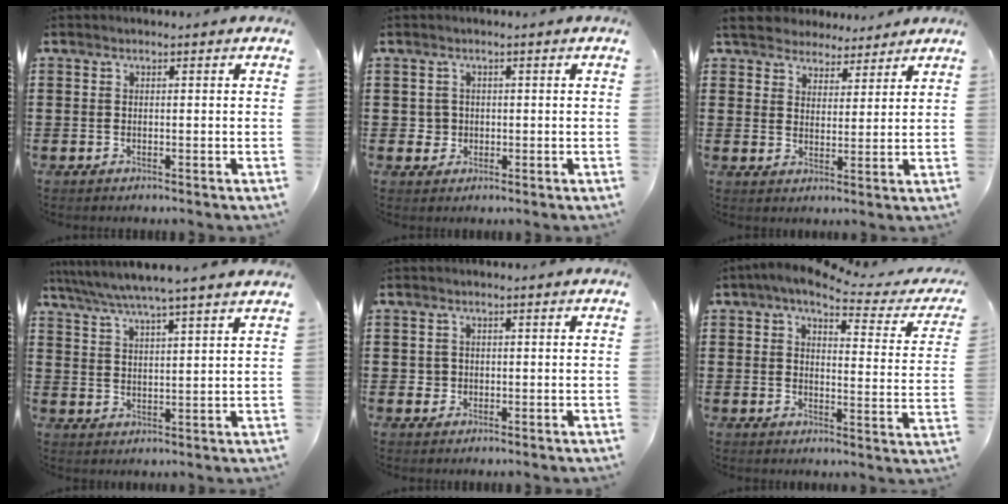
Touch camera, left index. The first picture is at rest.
{"total": 1.9, "force": [0.0, 1.8, 0.3], "torque": [-0.014, 0.007, -0.003]}
{"total": 5.0, "force": [4.7, 1.7, 0.3], "torque": [-0.030, -0.014, 0.086]}
{"total": 5.1, "force": [4.7, -0.4, 2.1], "torque": [-0.057, -0.024, 0.079]}
{"total": 1.3, "force": [0.1, 1.3, 0.2], "torque": [-0.008, 0.007, 0.001]}
{"total": 5.0, "force": [3.6, 0.7, 3.3], "torque": [-0.075, -0.021, 0.055]}